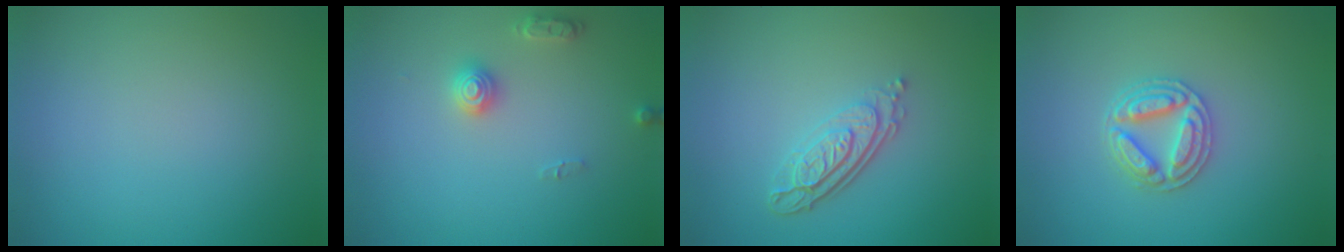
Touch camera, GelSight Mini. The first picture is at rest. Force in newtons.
{"total": 2.2, "press": 2.2, "slide": 0.1}
{"total": 4.0, "press": 2.9, "slide": 2.7}
{"total": 3.3, "press": 3.2, "slide": 0.6}